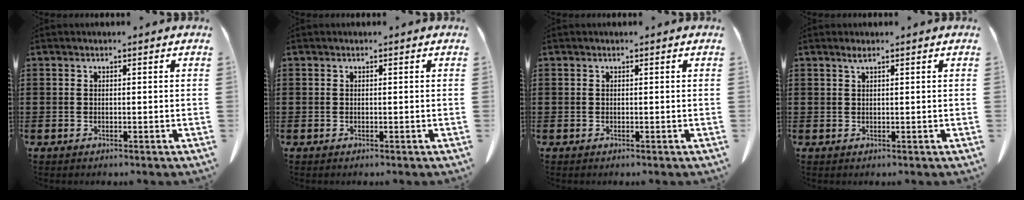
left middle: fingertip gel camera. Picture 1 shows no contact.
{"total": 0.0}
{"total": 0.0}
{"total": 1.0, "force": [0.7, 0.0, 0.7], "torque": [-0.015, 0.001, 0.012]}